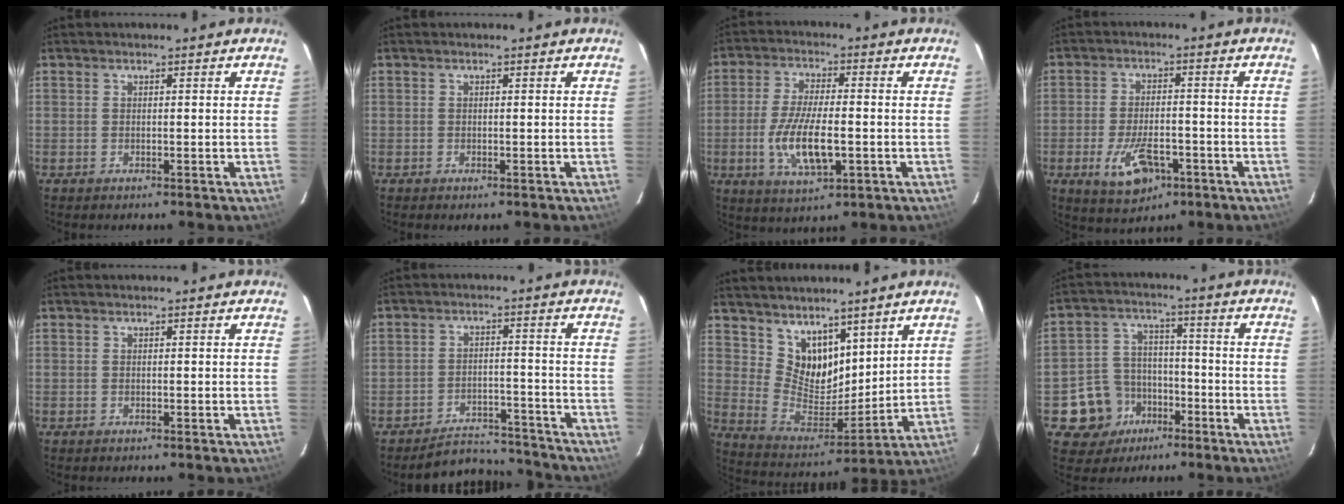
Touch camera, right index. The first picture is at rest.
{"total": 0.0}
{"total": 10.9, "force": [-2.5, 3.9, 9.8], "torque": [-0.200, -0.012, -0.044]}
{"total": 9.3, "force": [-4.2, 4.7, 6.9], "torque": [-0.143, -0.008, -0.061]}
{"total": 0.0}
{"total": 11.1, "force": [-10.4, 3.6, 1.3], "torque": [-0.034, 0.033, -0.136]}
{"total": 12.1, "force": [8.4, 7.1, 5.2], "torque": [-0.093, 0.000, 0.170]}
{"total": 10.4, "force": [-5.1, 8.9, 1.8], "torque": [-0.062, 0.034, -0.071]}